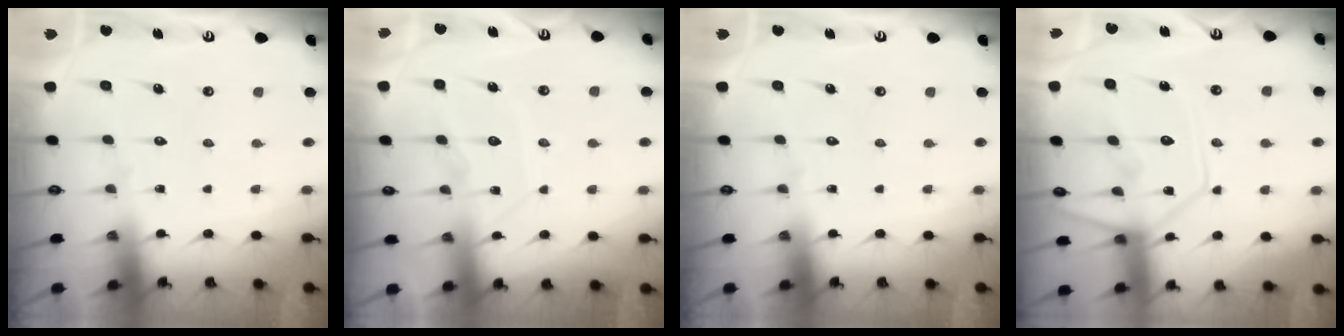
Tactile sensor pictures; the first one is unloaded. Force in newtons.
{"total": 9.0, "press": 9.0, "slide": 0.8}
{"total": 0.0}
{"total": 13.2, "press": 13.1, "slide": 1.6}